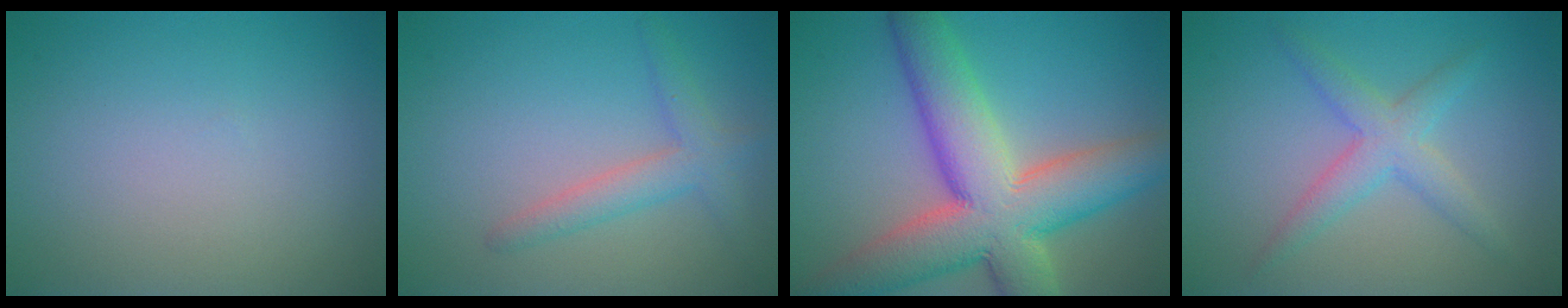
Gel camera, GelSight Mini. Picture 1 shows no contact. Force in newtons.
{"total": 2.7, "press": 2.7, "slide": 0.3}
{"total": 11.9, "press": 11.9, "slide": 0.8}
{"total": 2.3, "press": 2.3, "slide": 0.1}